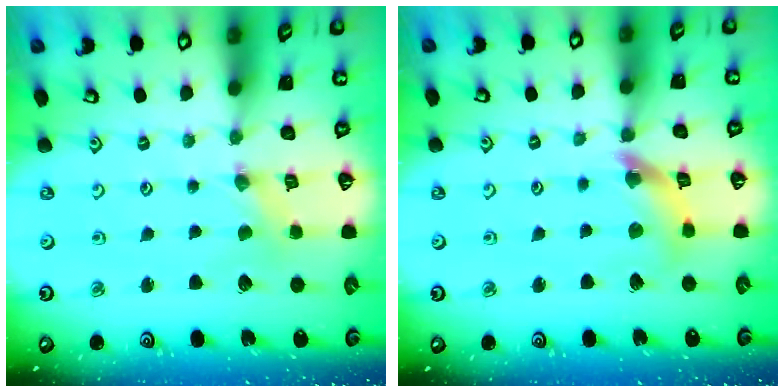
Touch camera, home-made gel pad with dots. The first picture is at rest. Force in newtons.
{"total": 10.3, "press": 10.2, "slide": 1.2}